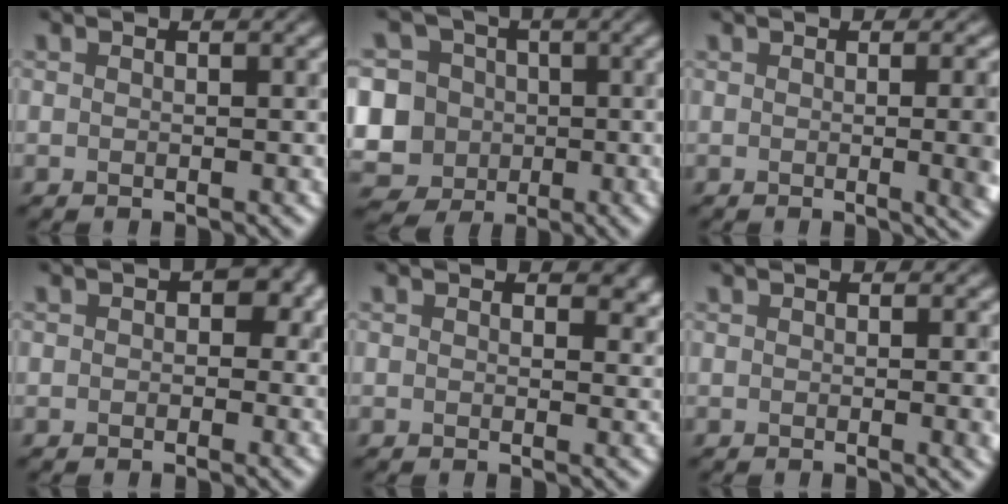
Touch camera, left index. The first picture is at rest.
{"total": 10.9, "force": [-0.6, 10.2, 3.9], "torque": [-0.114, 0.017, -0.040]}
{"total": 6.4, "force": [-0.3, 2.5, 5.9], "torque": [-0.037, -0.003, 0.000]}
{"total": 2.8, "force": [0.5, 2.1, 1.8], "torque": [-0.005, 0.000, 0.001]}
{"total": 2.0, "force": [1.0, 1.3, 1.2], "torque": [-0.013, -0.008, 0.010]}
{"total": 2.8, "force": [0.0, 0.8, 2.7], "torque": [-0.022, 0.002, -0.001]}